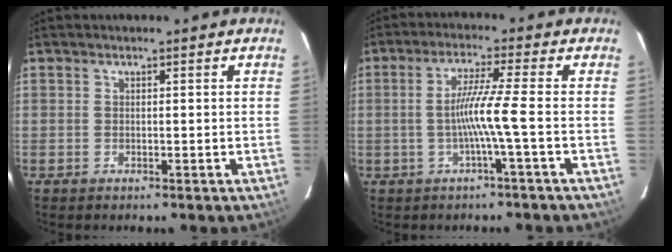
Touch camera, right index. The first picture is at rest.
{"total": 6.3, "force": [-1.7, -1.8, 5.7], "torque": [-0.119, -0.003, -0.029]}